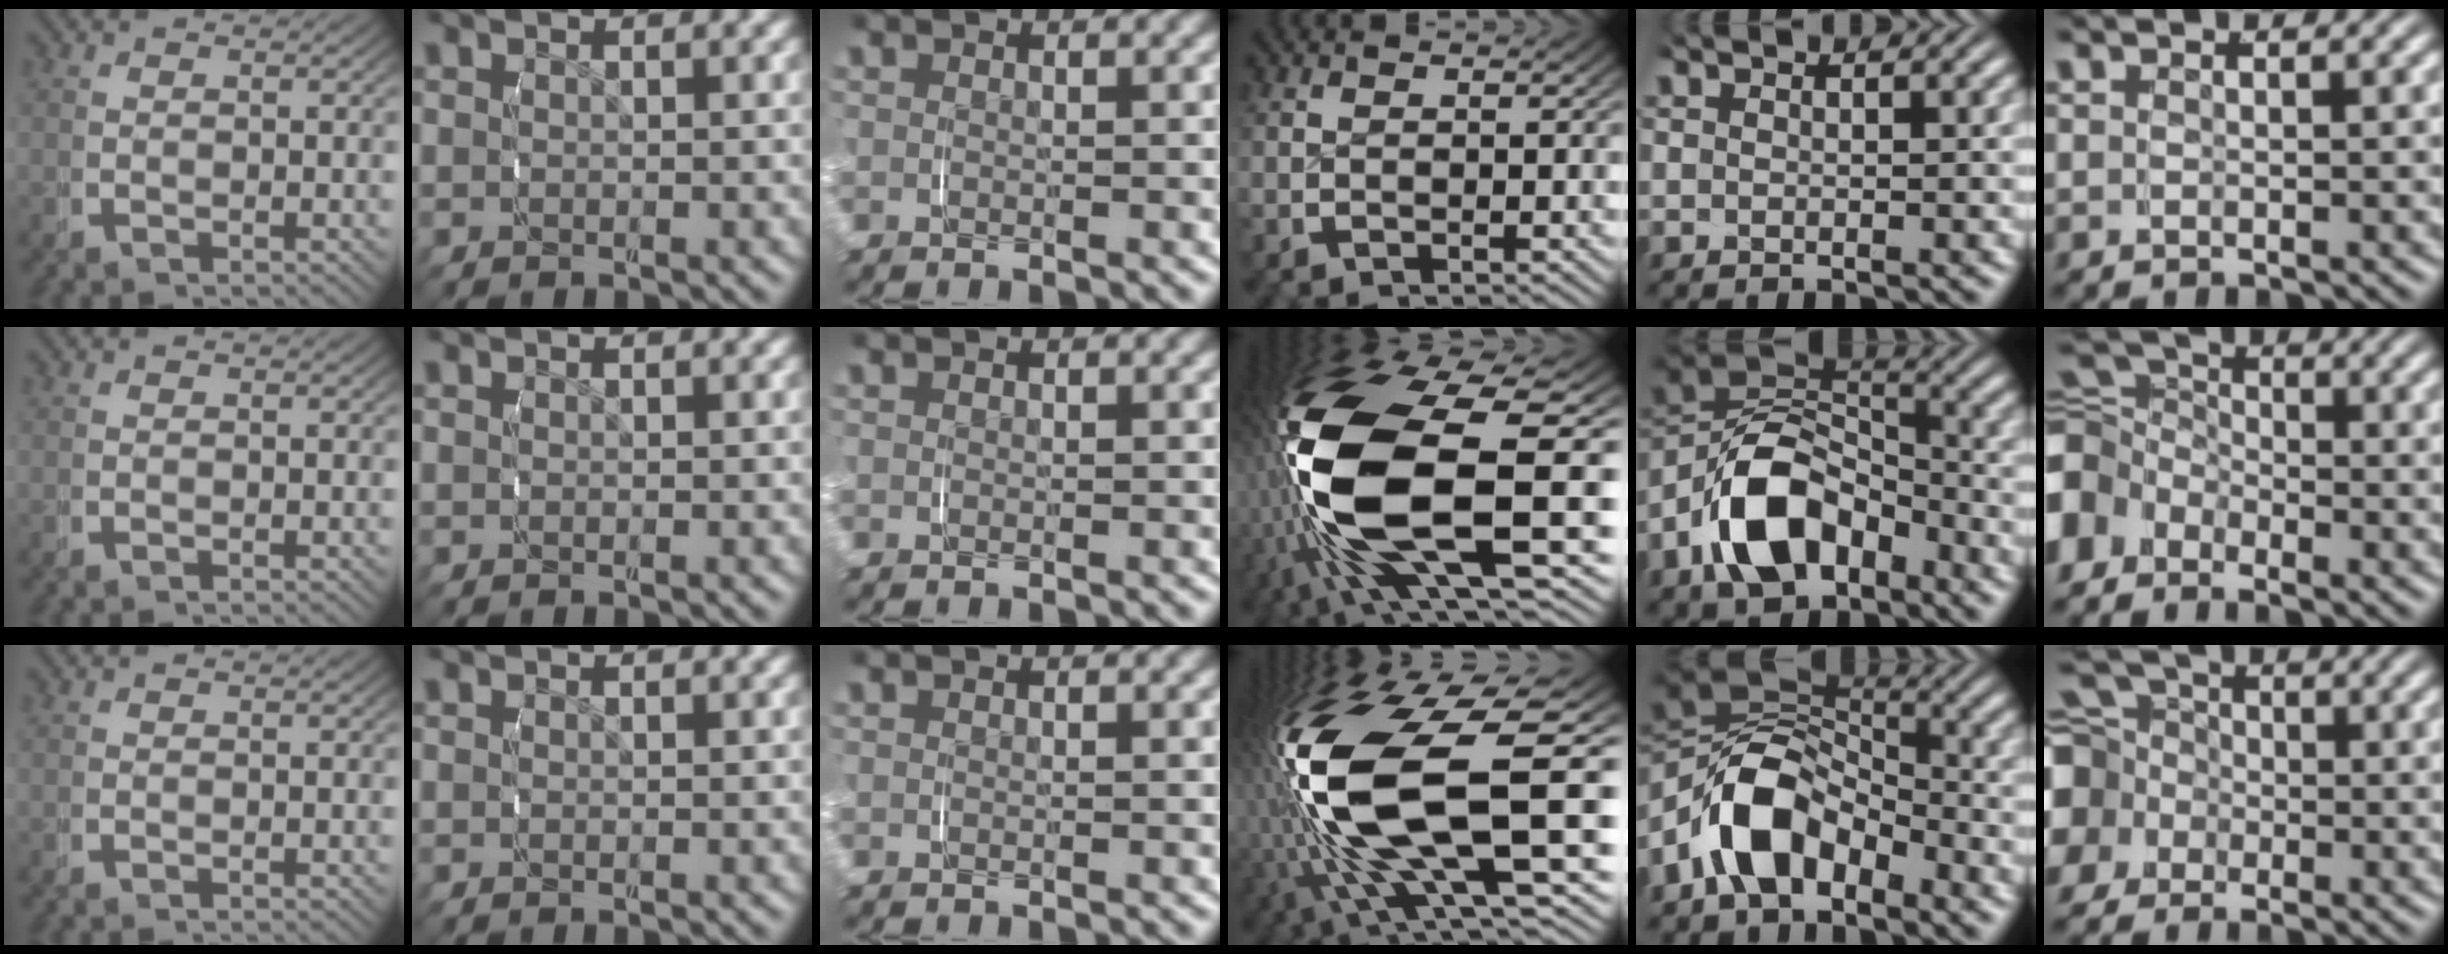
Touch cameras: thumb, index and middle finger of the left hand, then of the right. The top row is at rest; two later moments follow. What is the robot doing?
{"motion": "grasp_and_lifting", "object": "knife"}